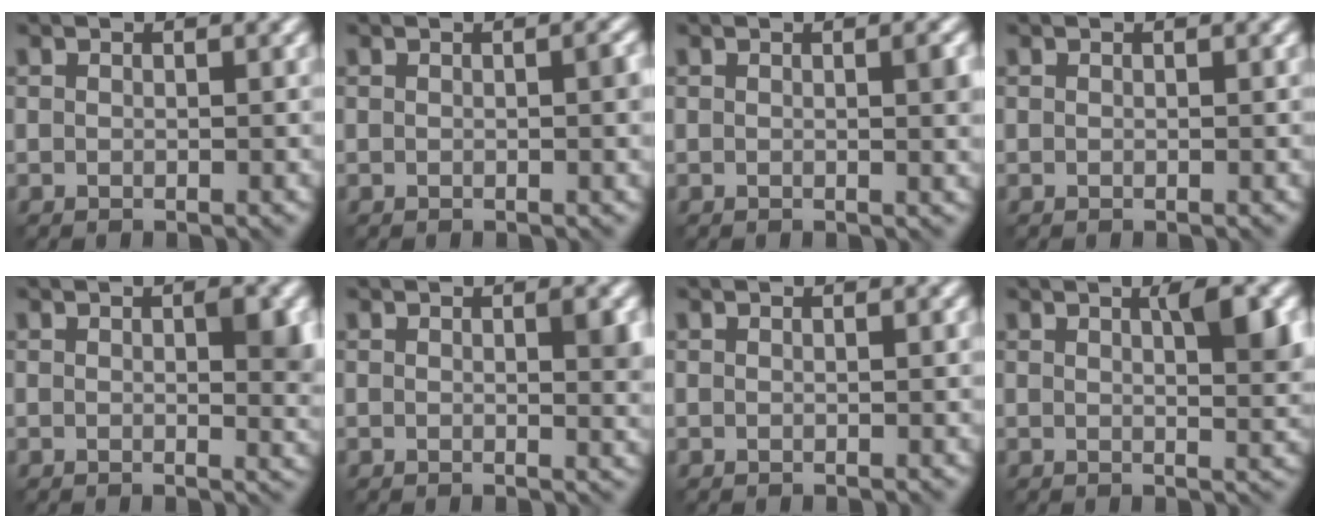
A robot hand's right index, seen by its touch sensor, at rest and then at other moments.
{"total": 1.5, "force": [0.0, 0.5, 1.4], "torque": [-0.016, 0.001, 0.002]}
{"total": 1.7, "force": [0.2, 0.5, 1.7], "torque": [-0.020, 0.000, 0.004]}
{"total": 0.0}
{"total": 3.4, "force": [0.5, 1.5, 3.0], "torque": [-0.037, -0.004, 0.010]}
{"total": 2.1, "force": [0.4, 0.7, 1.9], "torque": [-0.025, -0.003, 0.009]}
{"total": 0.0}
{"total": 3.3, "force": [1.2, 0.7, 3.0], "torque": [-0.044, 0.000, 0.021]}